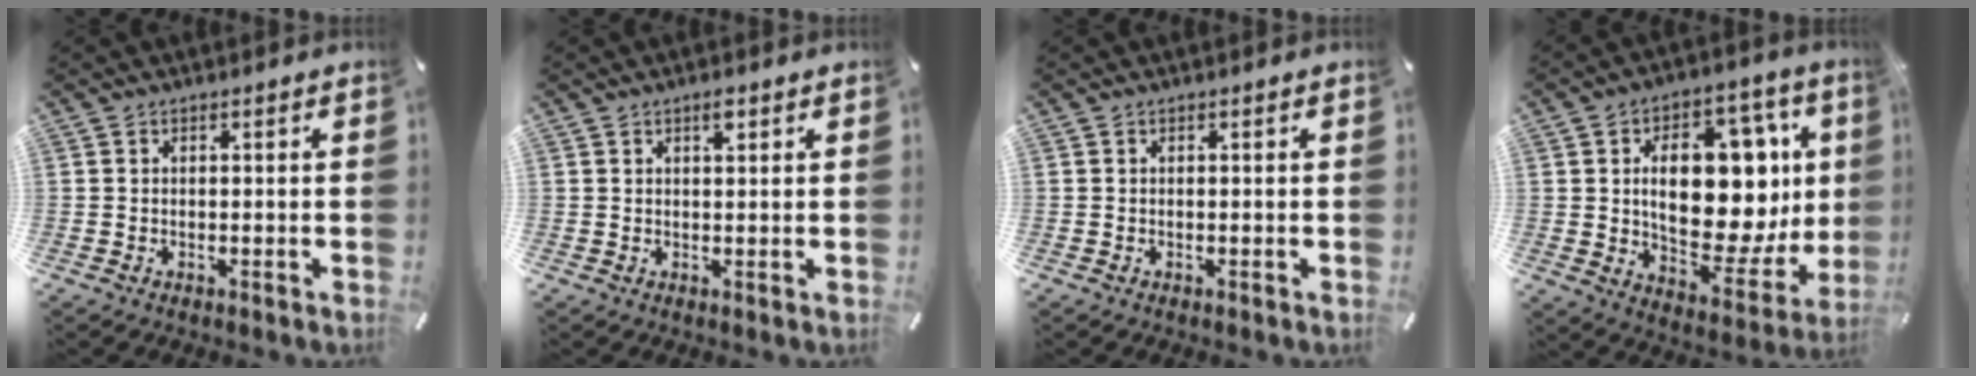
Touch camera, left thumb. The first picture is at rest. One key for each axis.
{"total": 1.9, "fx": 1.0, "fy": 0.7, "fz": 1.4, "tx": -0.023, "ty": -0.001, "tz": 0.015}
{"total": 0.0}
{"total": 23.9, "fx": 4.4, "fy": 14.1, "fz": 18.8, "tx": -0.269, "ty": -0.037, "tz": 0.075}